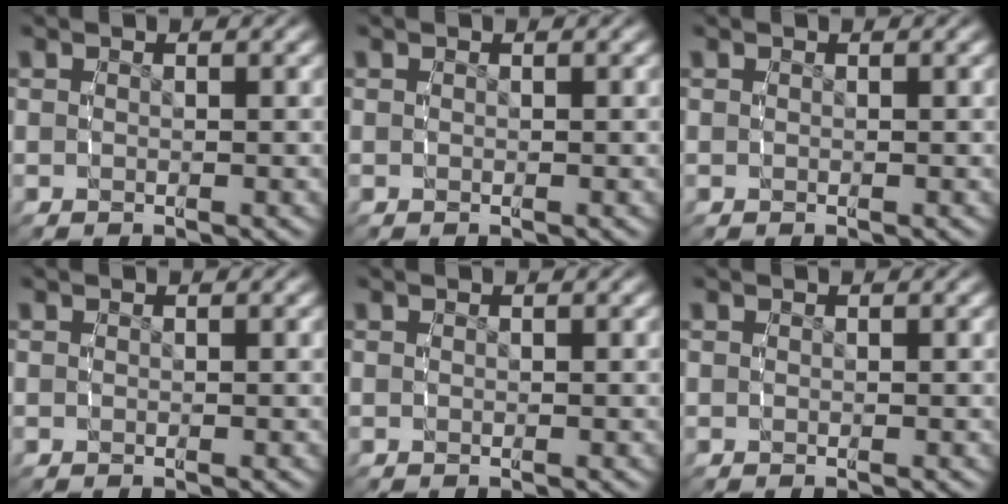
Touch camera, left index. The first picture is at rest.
{"total": 0.0}
{"total": 0.0}
{"total": 0.0}
{"total": 0.0}
{"total": 0.0}